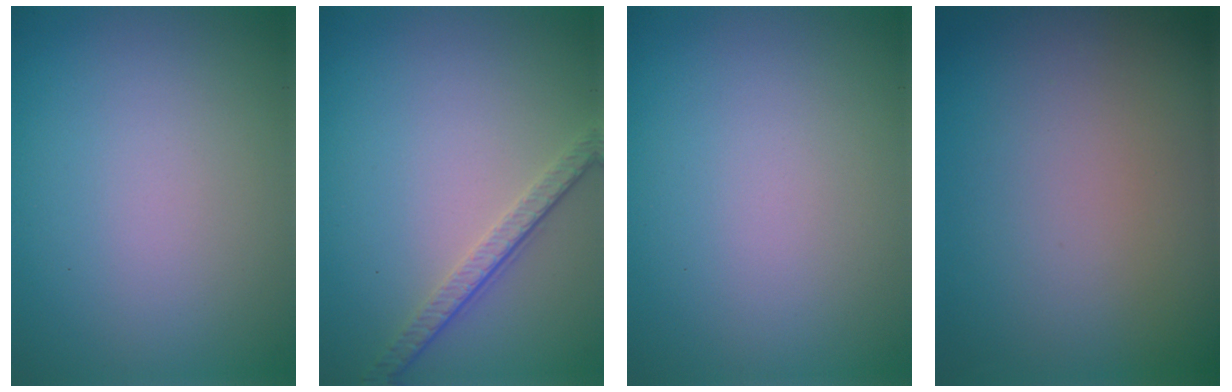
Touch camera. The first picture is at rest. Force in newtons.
{"total": 3.3, "press": 2.3, "slide": 2.3}
{"total": 0.0}
{"total": 0.0}